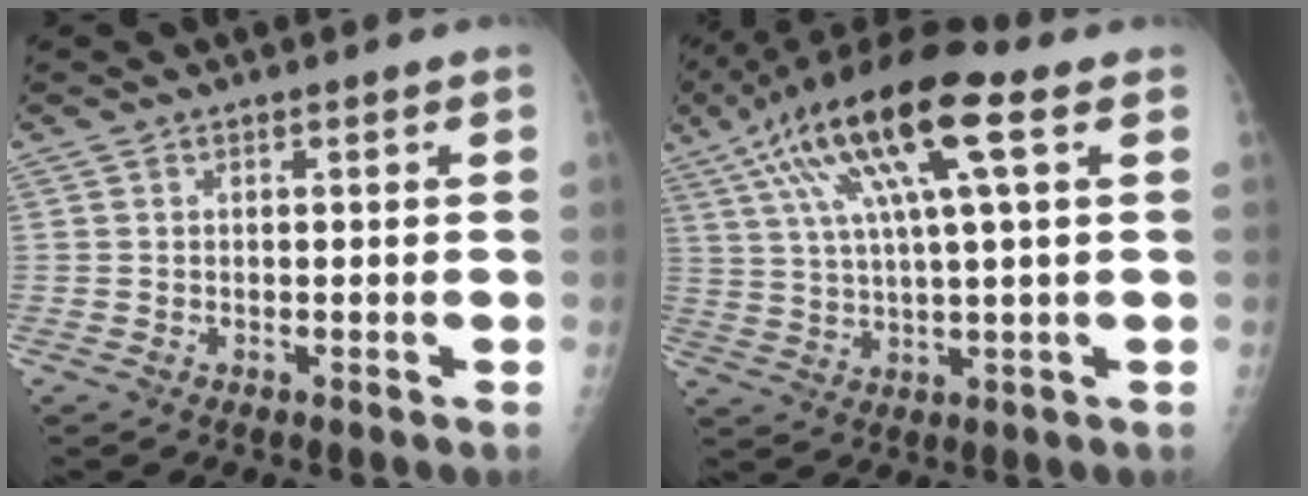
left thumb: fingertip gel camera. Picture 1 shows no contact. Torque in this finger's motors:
{"motor_torque": [0.40, 0.96, 2.07, -0.70, 0.57]}